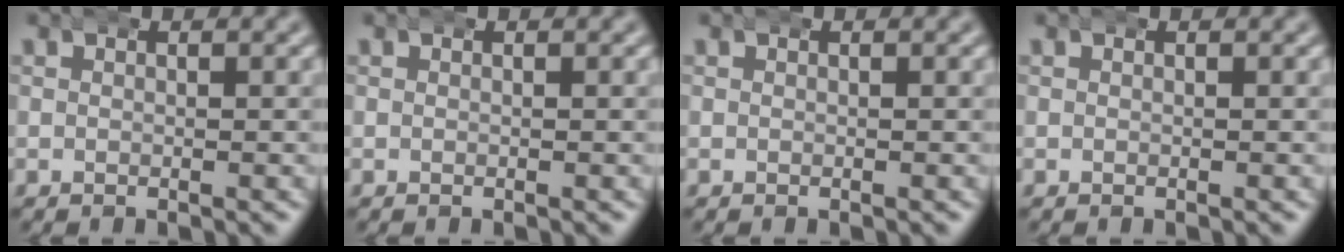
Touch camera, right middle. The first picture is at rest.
{"total": 0.0}
{"total": 0.0}
{"total": 0.0}